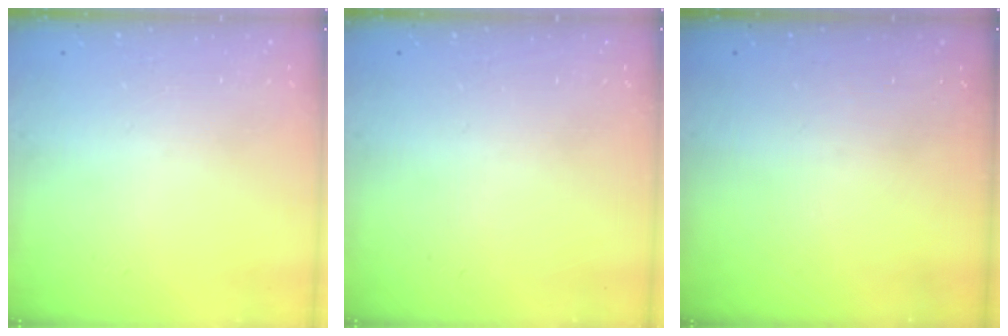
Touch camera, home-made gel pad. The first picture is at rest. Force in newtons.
{"total": 0.0}
{"total": 0.0}